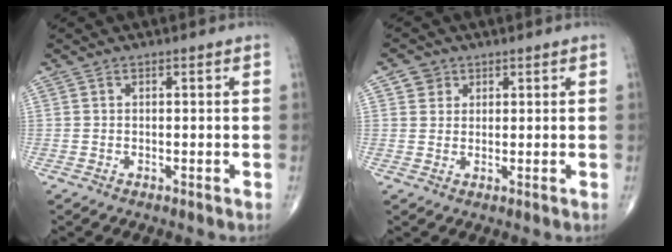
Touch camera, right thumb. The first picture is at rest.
{"total": 2.8, "force": [1.3, 2.5, 0.4], "torque": [0.013, -0.005, 0.015]}